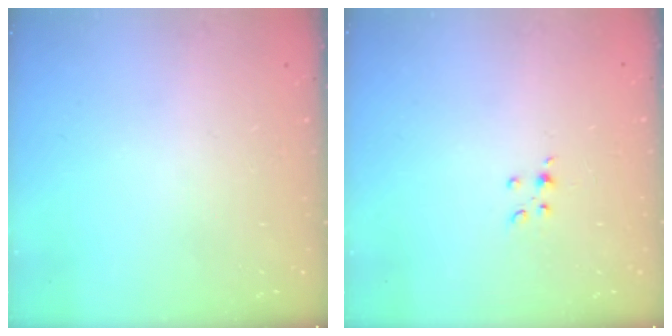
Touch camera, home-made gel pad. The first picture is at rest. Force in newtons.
{"total": 3.3, "press": 3.1, "slide": 1.1}